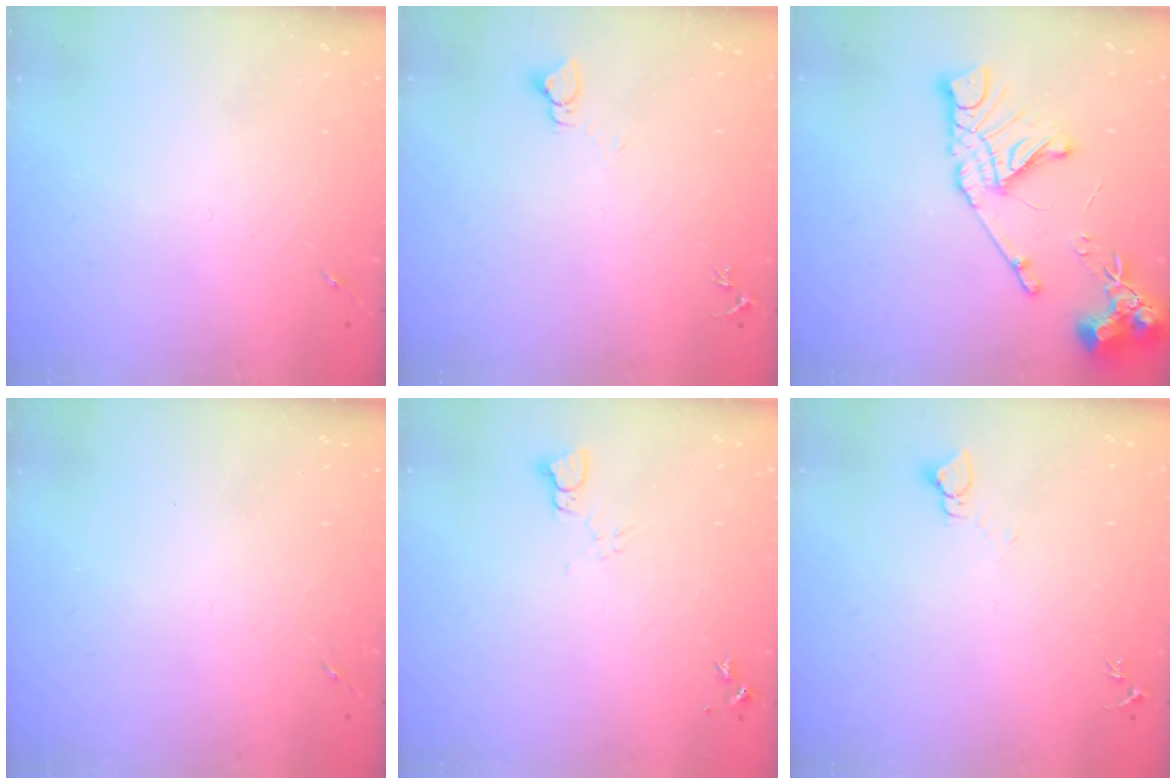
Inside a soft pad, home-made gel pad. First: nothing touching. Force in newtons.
{"total": 2.7, "press": 2.7, "slide": 0.2}
{"total": 16.4, "press": 16.3, "slide": 1.9}
{"total": 0.0}
{"total": 3.5, "press": 3.5, "slide": 0.4}
{"total": 2.7, "press": 2.7, "slide": 0.2}